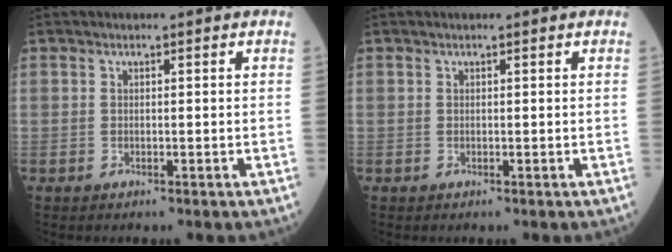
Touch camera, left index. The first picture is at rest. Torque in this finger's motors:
{"motor_torque": [-0.12, 0.02, -0.02, -0.02]}